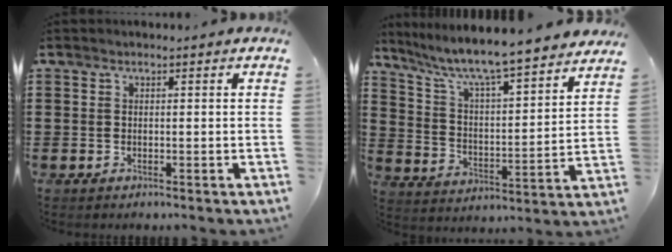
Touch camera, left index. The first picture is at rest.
{"total": 7.0, "force": [6.2, 0.0, 3.2], "torque": [-0.088, -0.053, 0.100]}